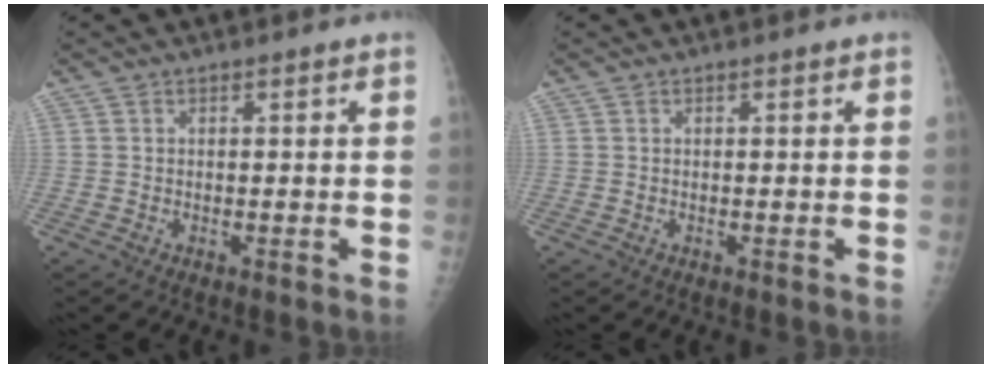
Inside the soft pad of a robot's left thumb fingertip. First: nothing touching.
{"total": 0.0}